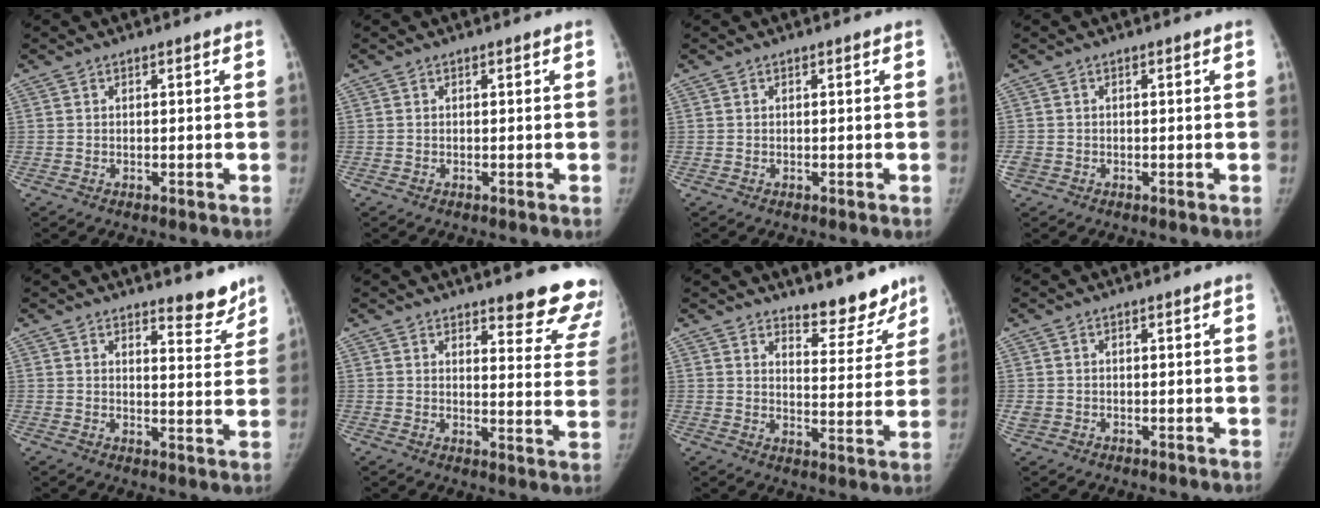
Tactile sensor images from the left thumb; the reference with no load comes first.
{"total": 0.0}
{"total": 0.0}
{"total": 1.7, "force": [-0.6, 1.5, 0.6], "torque": [-0.013, 0.001, -0.010]}
{"total": 5.7, "force": [5.0, 1.6, 2.2], "torque": [-0.004, -0.044, 0.066]}
{"total": 14.1, "force": [11.4, 3.8, 7.4], "torque": [-0.039, -0.079, 0.120]}
{"total": 9.4, "force": [8.1, 3.2, 3.4], "torque": [-0.007, -0.070, 0.116]}
{"total": 1.3, "force": [0.0, 1.2, 0.5], "torque": [-0.011, 0.001, 0.005]}